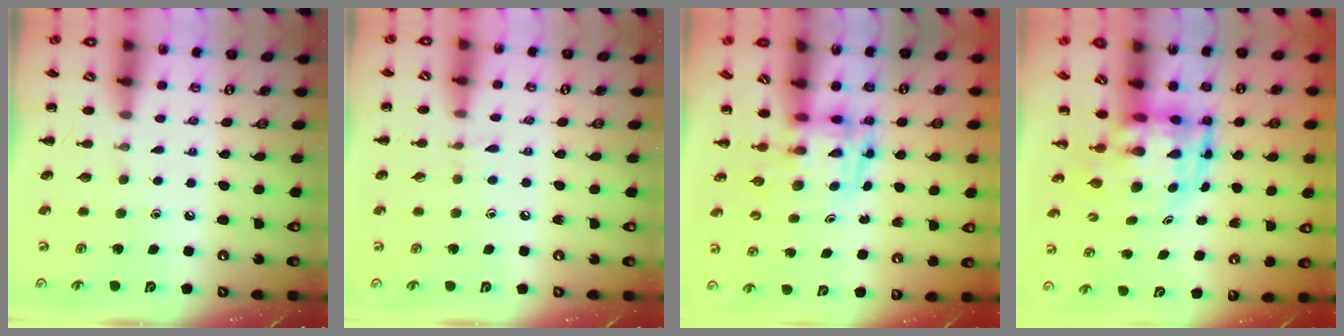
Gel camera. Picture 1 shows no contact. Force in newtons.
{"total": 5.2, "press": 4.8, "slide": 2.0}
{"total": 3.7, "press": 3.7, "slide": 0.7}
{"total": 5.8, "press": 5.5, "slide": 1.9}